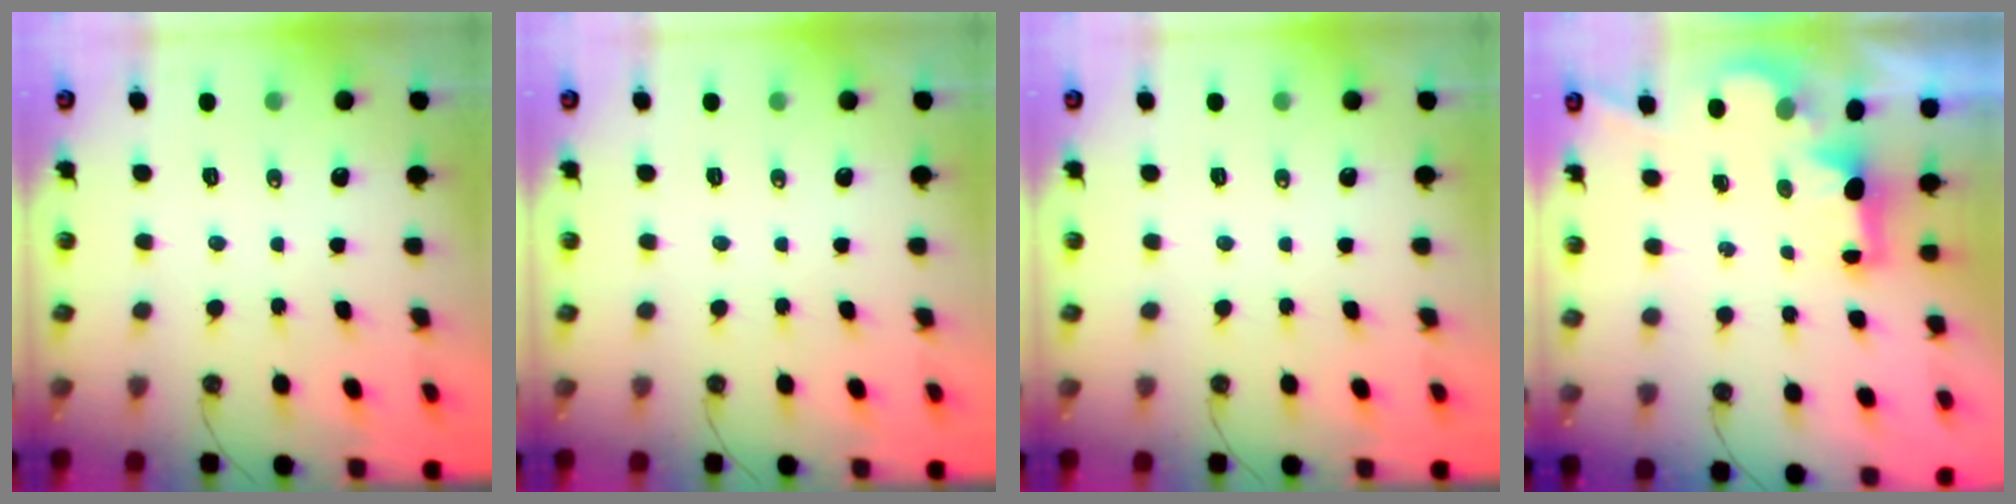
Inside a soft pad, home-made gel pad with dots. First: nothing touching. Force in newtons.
{"total": 0.0}
{"total": 0.0}
{"total": 2.2, "press": 2.1, "slide": 0.7}